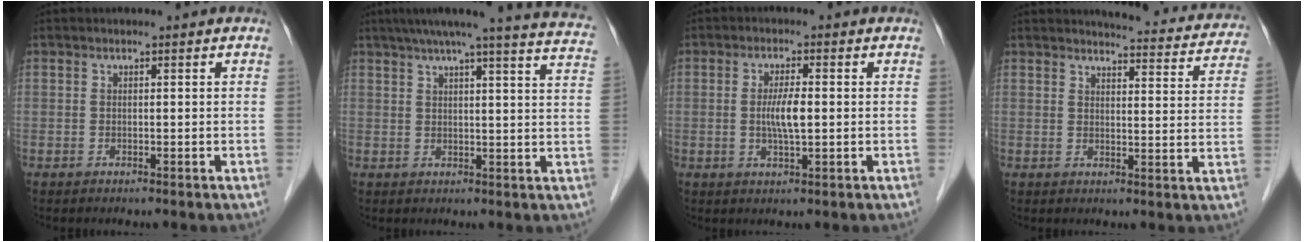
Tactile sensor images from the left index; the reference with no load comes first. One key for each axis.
{"total": 22.2, "fx": 19.6, "fy": 0.4, "fz": 10.4, "tx": -0.150, "ty": -0.017, "tz": 0.227}
{"total": 4.1, "fx": -0.2, "fy": 0.6, "fz": 4.1, "tx": -0.082, "ty": -0.003, "tz": -0.003}
{"total": 14.4, "fx": 13.9, "fy": 2.5, "fz": 3.1, "tx": -0.011, "ty": -0.040, "tz": 0.135}